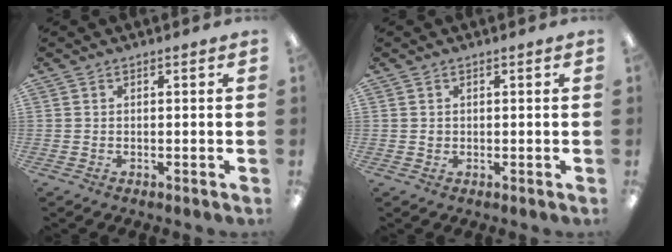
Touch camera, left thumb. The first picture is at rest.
{"total": 0.7, "force": [0.2, 0.7, 0.1], "torque": [-0.004, 0.004, 0.003]}